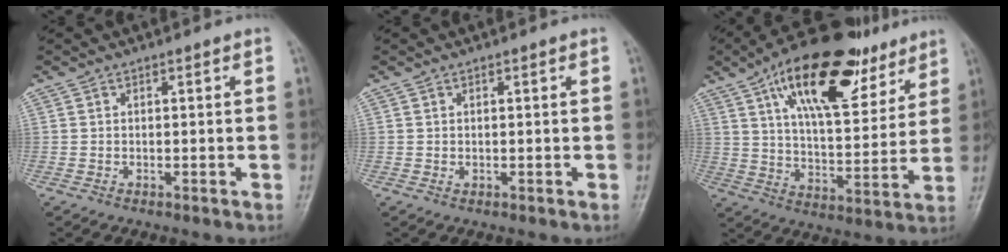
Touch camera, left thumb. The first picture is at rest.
{"total": 0.6, "force": [0.2, 0.4, 0.4], "torque": [-0.005, -0.001, 0.004]}
{"total": 23.4, "force": [12.9, 10.3, 16.5], "torque": [-0.224, -0.033, 0.211]}